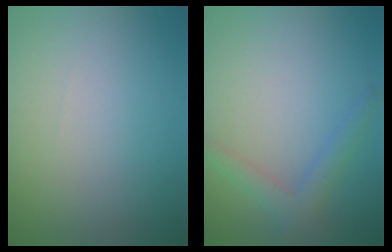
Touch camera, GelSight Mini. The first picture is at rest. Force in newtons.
{"total": 2.2, "press": 2.2, "slide": 0.0}